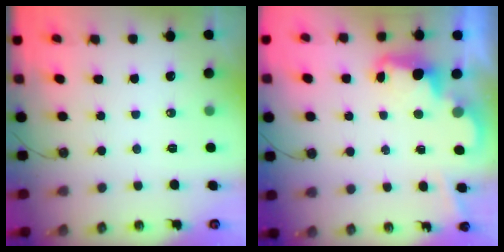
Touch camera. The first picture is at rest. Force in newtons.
{"total": 2.5, "press": 2.4, "slide": 0.5}